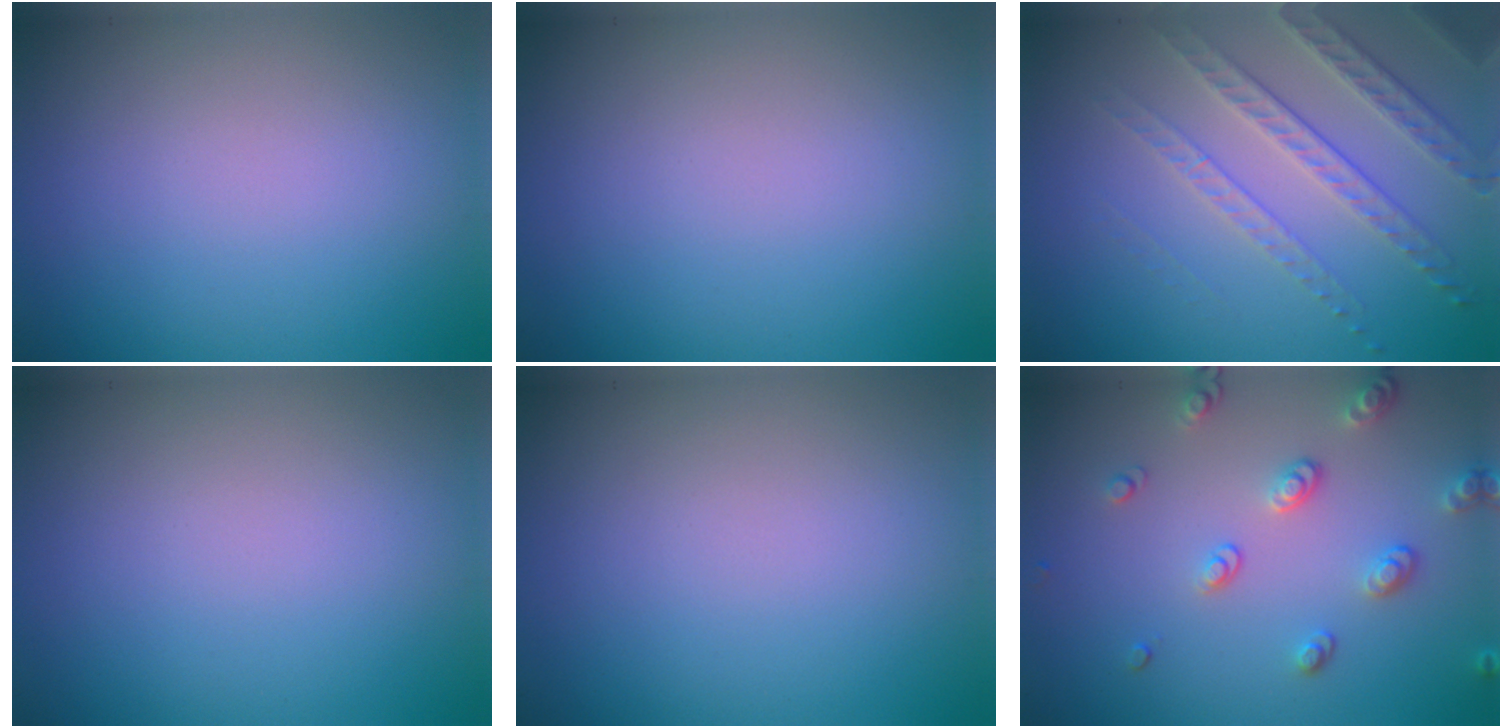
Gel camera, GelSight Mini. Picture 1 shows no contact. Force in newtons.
{"total": 0.0}
{"total": 3.4, "press": 3.1, "slide": 1.4}
{"total": 0.0}
{"total": 0.0}
{"total": 2.6, "press": 2.4, "slide": 0.9}